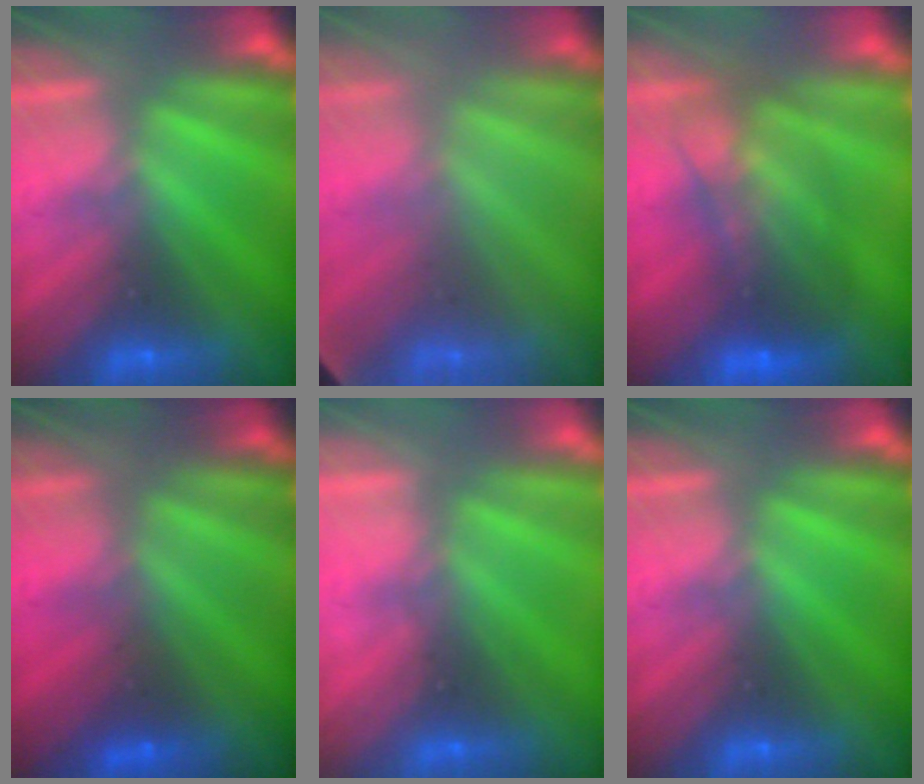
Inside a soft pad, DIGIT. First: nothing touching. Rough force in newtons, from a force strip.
{"total": 1.8}
{"total": 5.8}
{"total": 1.7}
{"total": 2.3}
{"total": 0.0}